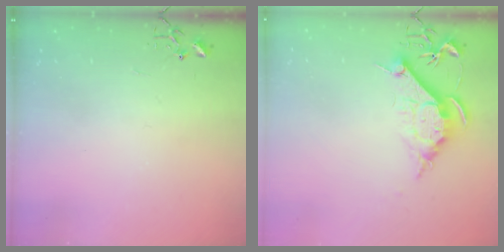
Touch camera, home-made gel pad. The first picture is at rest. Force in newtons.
{"total": 10.2, "press": 10.2, "slide": 1.0}